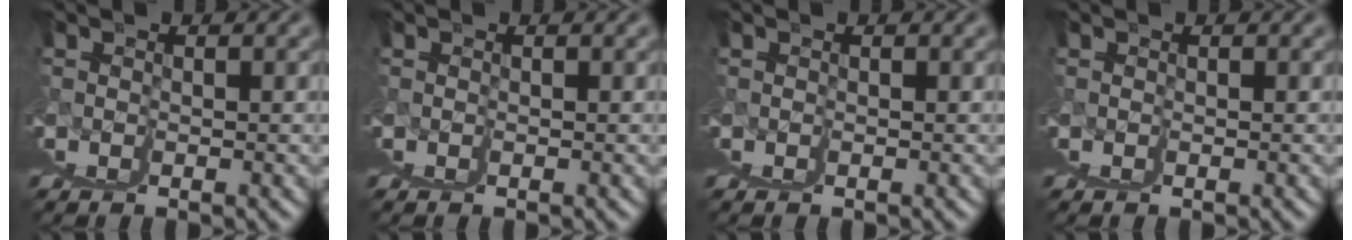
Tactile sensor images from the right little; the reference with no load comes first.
{"total": 0.0}
{"total": 0.0}
{"total": 0.0}